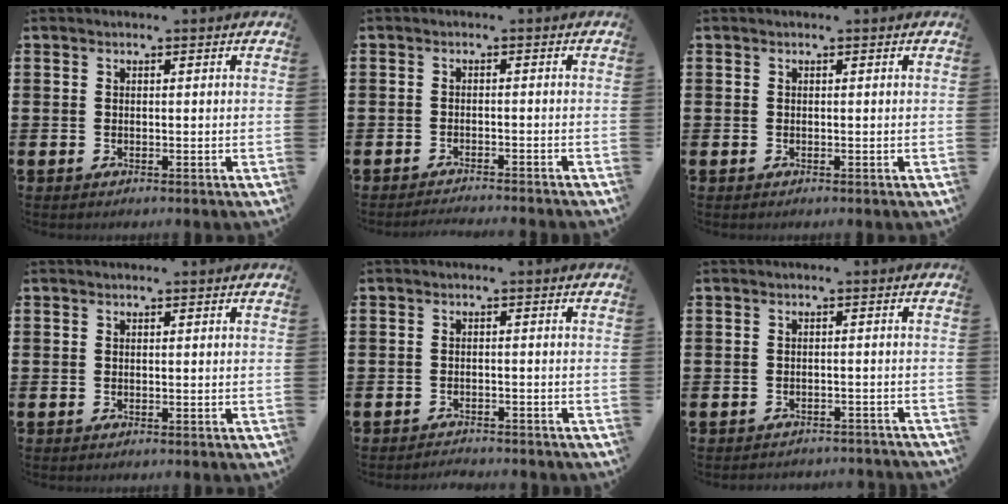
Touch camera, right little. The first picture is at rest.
{"total": 1.4, "force": [-1.3, -0.3, 0.1], "torque": [-0.001, 0.003, -0.027]}
{"total": 0.0}
{"total": 0.0}
{"total": 1.4, "force": [-1.4, -0.1, -0.2], "torque": [-0.001, 0.005, -0.031]}
{"total": 1.5, "force": [-1.5, -0.1, -0.1], "torque": [-0.003, 0.005, -0.031]}